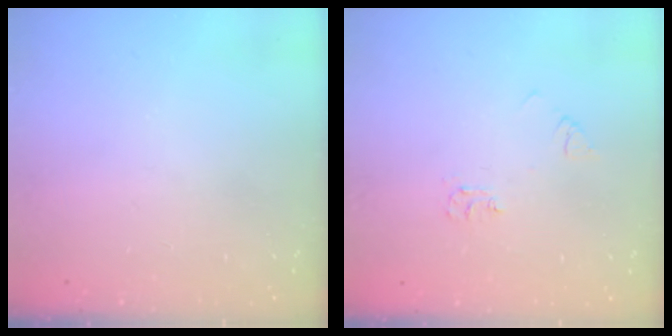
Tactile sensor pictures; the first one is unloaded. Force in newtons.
{"total": 5.0, "press": 5.0, "slide": 0.4}